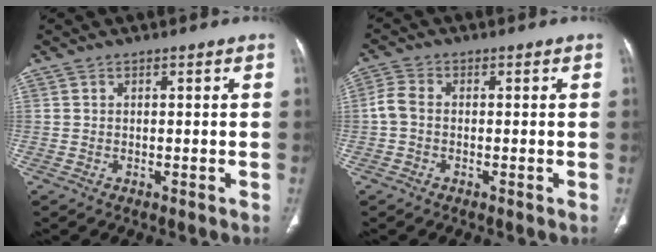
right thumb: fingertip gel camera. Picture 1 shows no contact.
{"total": 3.2, "force": [-0.5, 2.1, 2.4], "torque": [-0.057, 0.007, -0.020]}